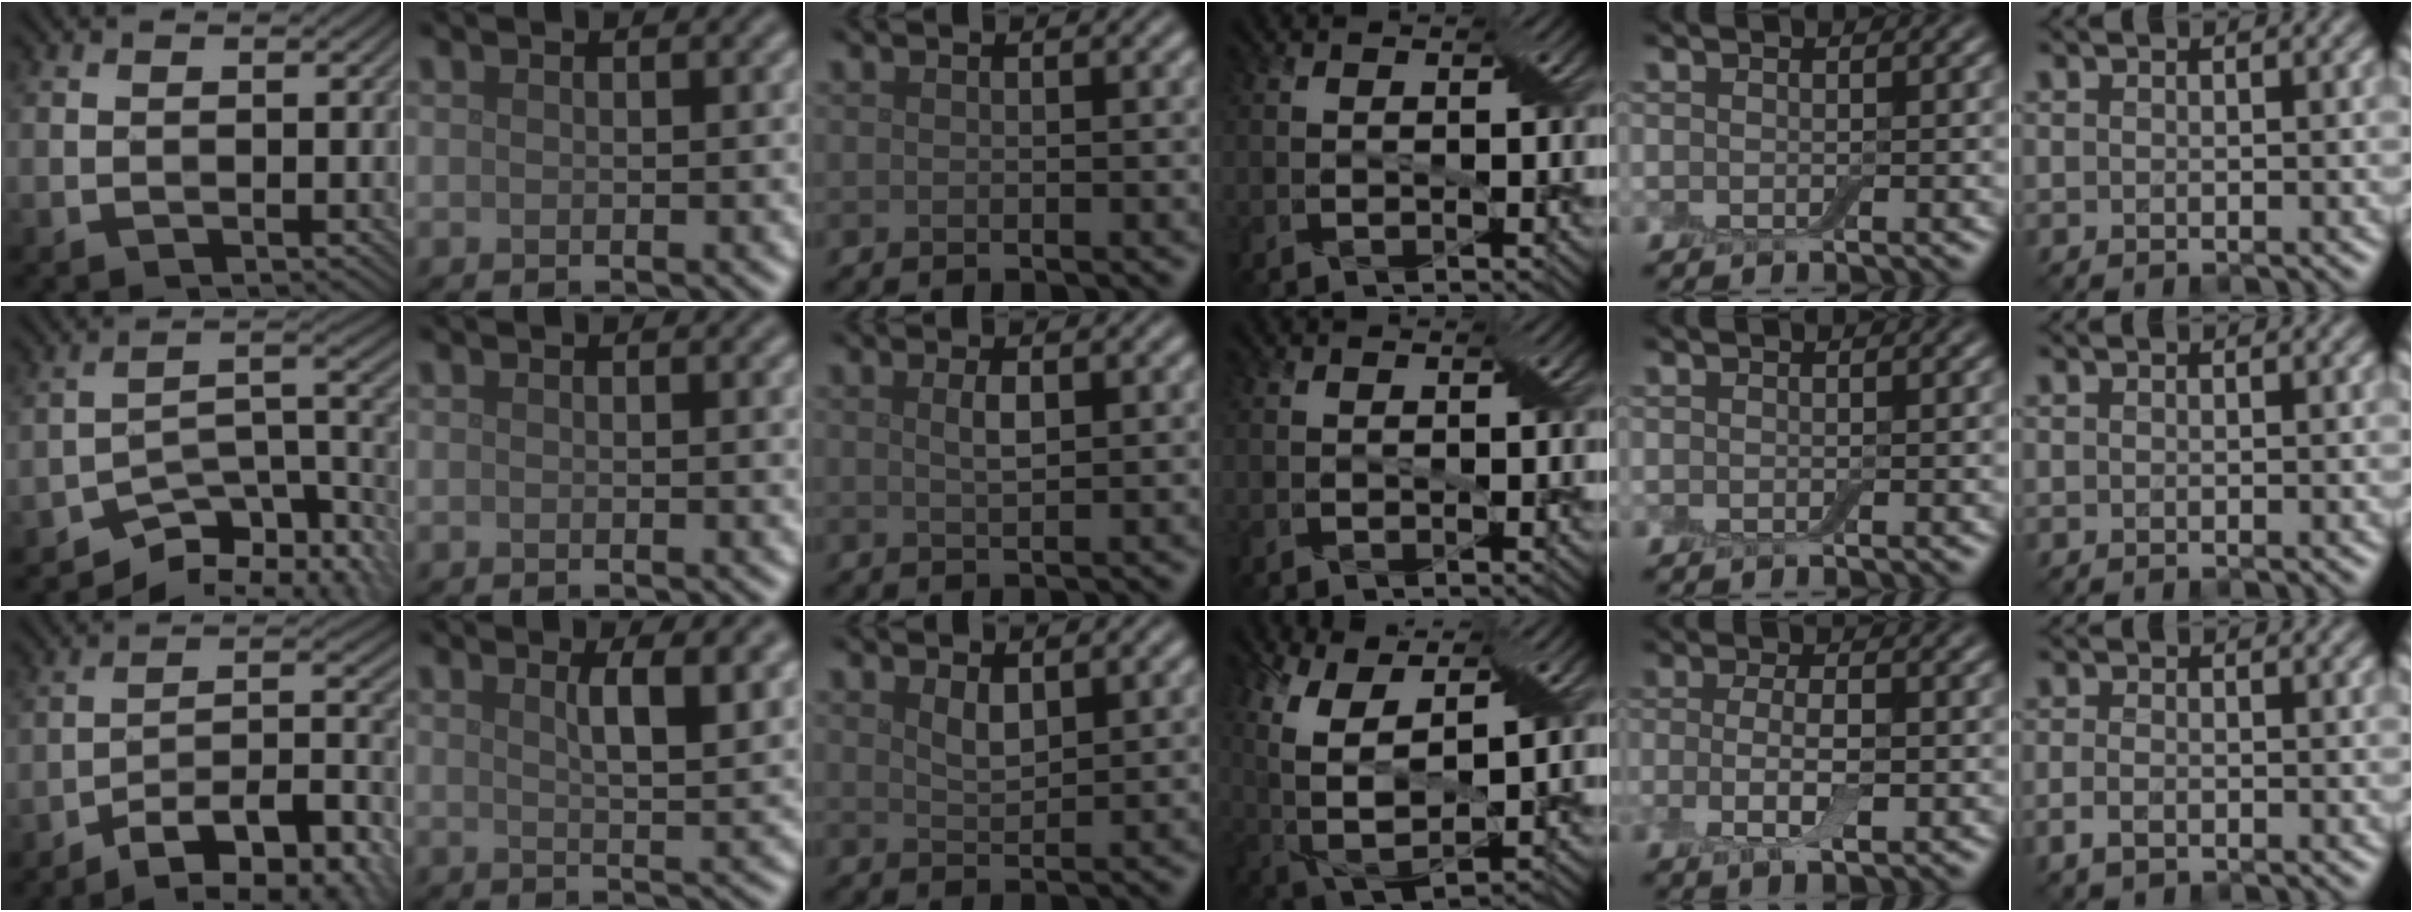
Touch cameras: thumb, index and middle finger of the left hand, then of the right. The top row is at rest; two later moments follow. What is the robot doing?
{"motion": "wrap", "object": "bandage"}